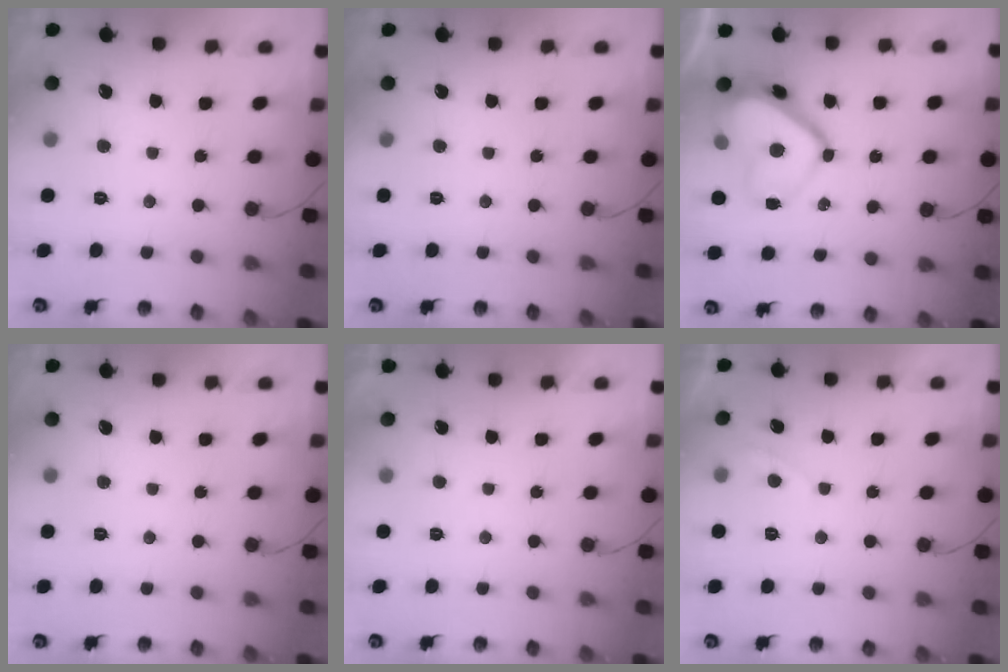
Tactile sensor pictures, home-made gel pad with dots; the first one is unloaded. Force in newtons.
{"total": 0.0}
{"total": 11.7, "press": 11.6, "slide": 1.4}
{"total": 0.0}
{"total": 2.1, "press": 2.1, "slide": 0.4}
{"total": 0.5, "press": 0.2, "slide": 0.5}